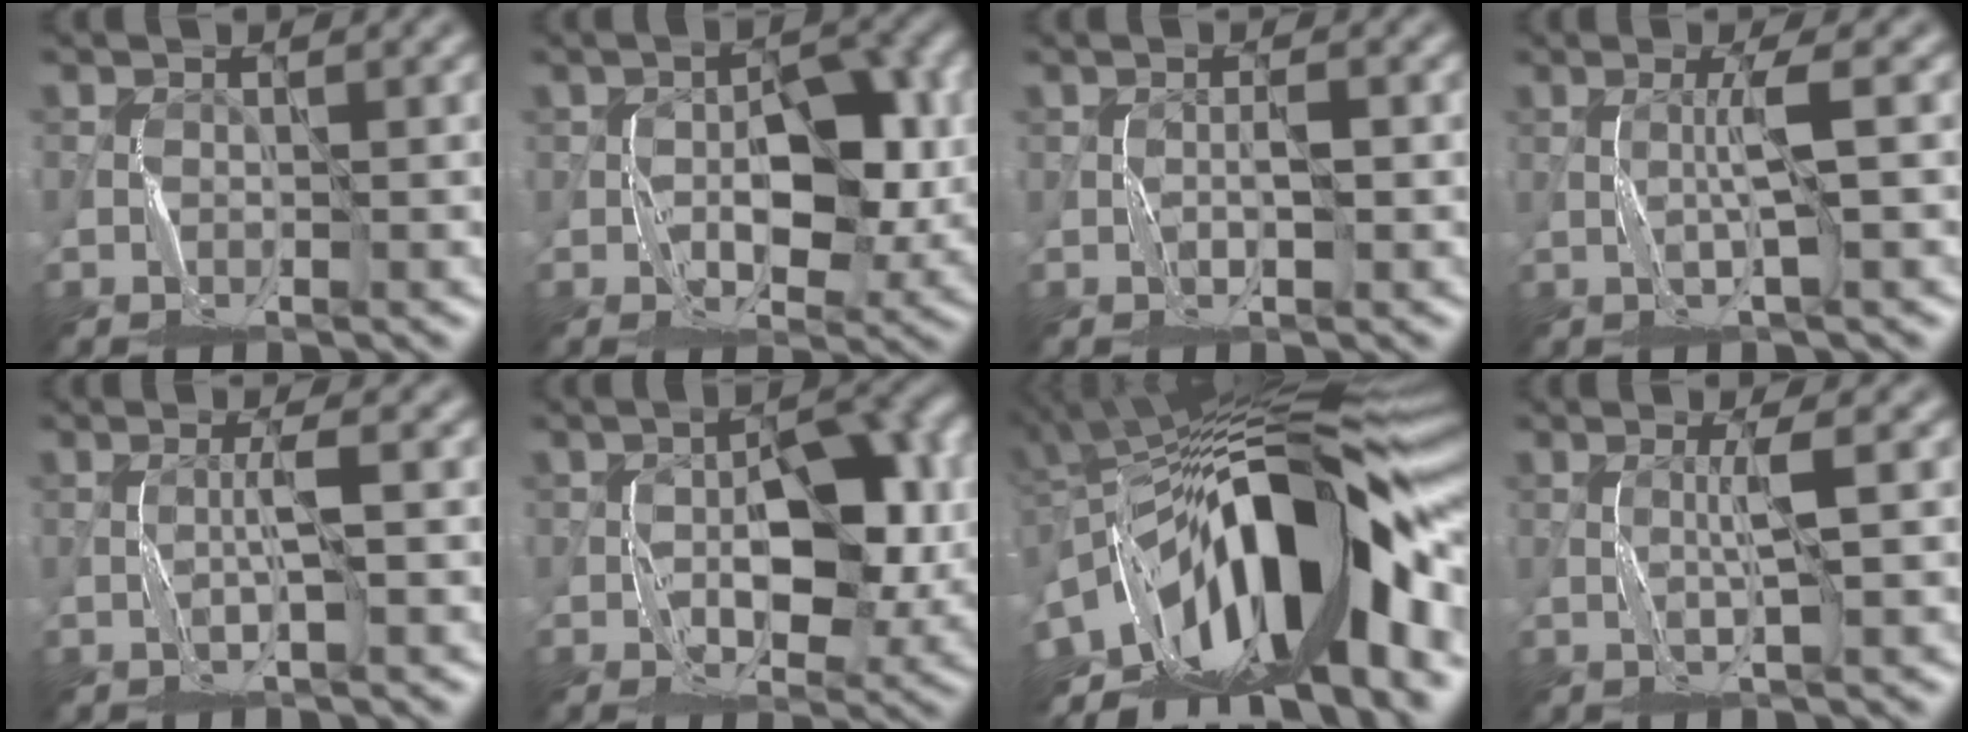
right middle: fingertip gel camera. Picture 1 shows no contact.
{"total": 7.3, "force": [-0.7, 3.8, 6.2], "torque": [-0.085, 0.005, -0.011]}
{"total": 1.3, "force": [-0.2, 0.4, 1.2], "torque": [-0.017, 0.002, -0.003]}
{"total": 2.3, "force": [0.2, -0.2, 2.3], "torque": [-0.042, 0.000, 0.003]}
{"total": 1.6, "force": [-0.1, -0.2, 1.6], "torque": [-0.027, 0.004, -0.004]}
{"total": 8.2, "force": [-0.8, 4.2, 7.1], "torque": [-0.102, 0.011, -0.012]}
{"total": 15.9, "force": [-5.0, 6.4, 13.7], "torque": [-0.191, 0.026, -0.103]}
{"total": 1.8, "force": [0.4, -0.2, 1.8], "torque": [-0.035, -0.001, 0.006]}